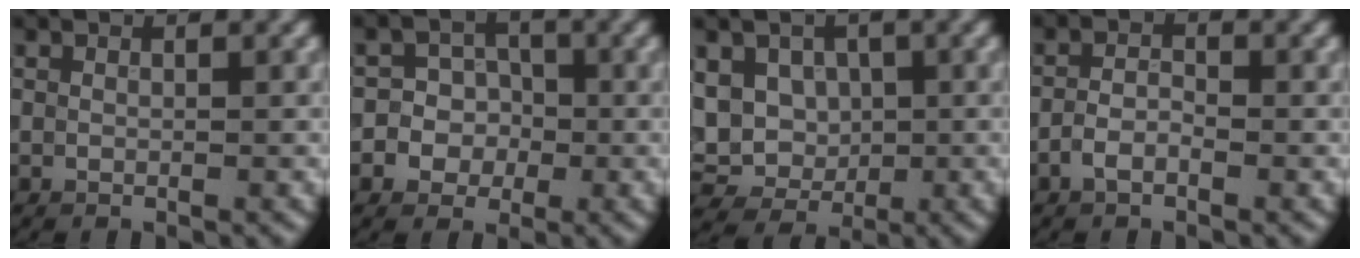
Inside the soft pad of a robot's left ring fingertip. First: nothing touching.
{"total": 4.3, "force": [-1.2, 4.1, 0.9], "torque": [0.011, 0.015, -0.046]}
{"total": 8.2, "force": [0.7, 7.2, 3.9], "torque": [-0.071, 0.022, -0.010]}
{"total": 2.0, "force": [-1.2, 0.9, 1.3], "torque": [-0.027, 0.004, -0.031]}